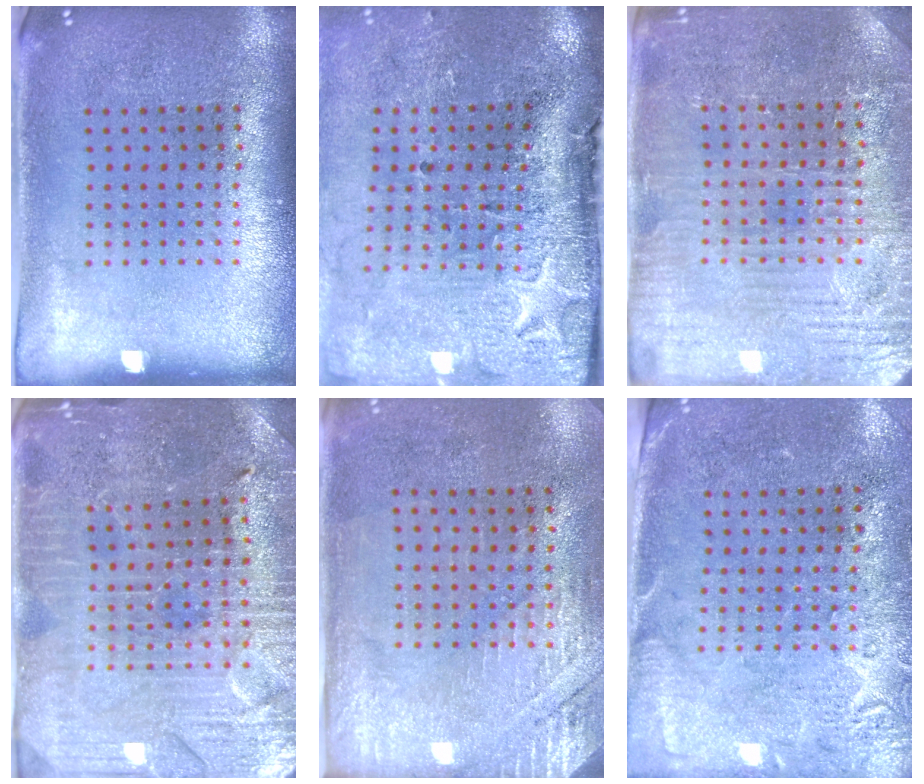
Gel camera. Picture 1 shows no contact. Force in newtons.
{"total": 4.8, "press": 3.8, "slide": 3.0}
{"total": 3.8, "press": 3.7, "slide": 0.6}
{"total": 3.3, "press": 3.3, "slide": 0.5}
{"total": 2.7, "press": 2.4, "slide": 1.2}
{"total": 2.7, "press": 2.3, "slide": 1.4}